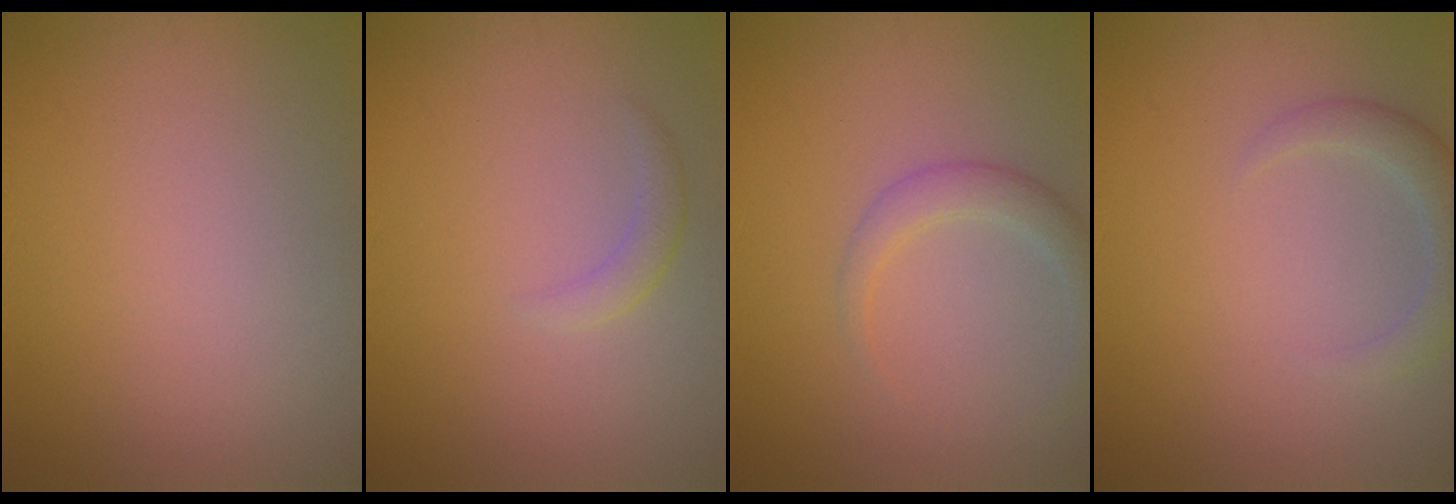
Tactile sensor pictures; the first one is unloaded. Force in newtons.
{"total": 1.2, "press": 1.2, "slide": 0.1}
{"total": 2.4, "press": 2.4, "slide": 0.2}
{"total": 2.4, "press": 2.4, "slide": 0.3}